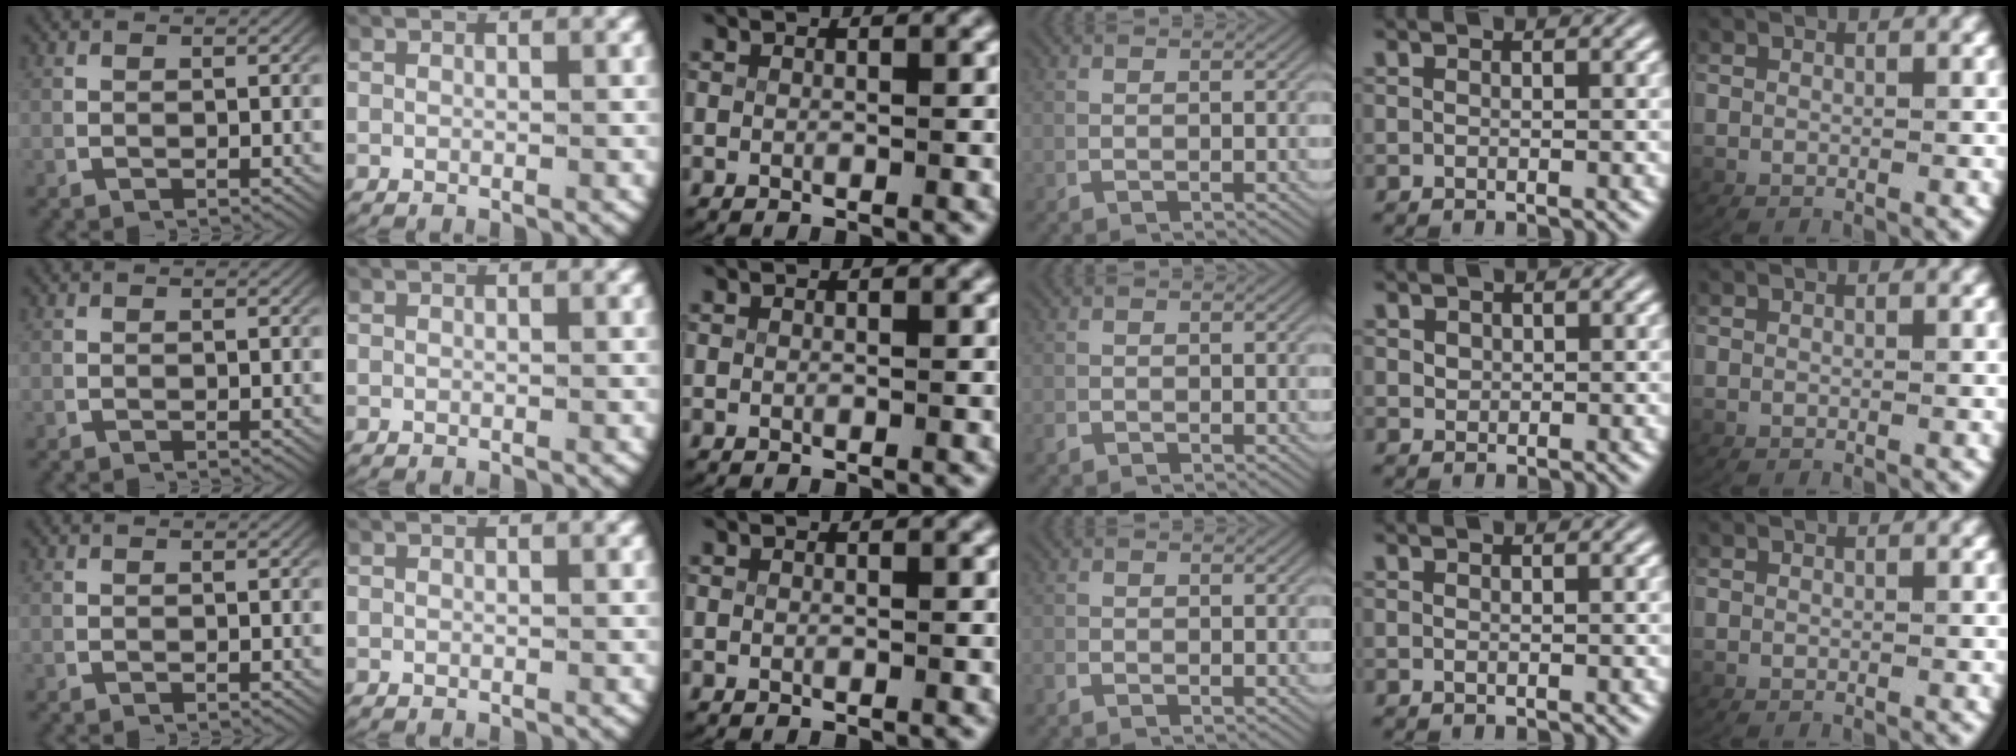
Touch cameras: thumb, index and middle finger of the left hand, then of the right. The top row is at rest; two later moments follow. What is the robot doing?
{"motion": "lift_and_place", "object": "paper"}